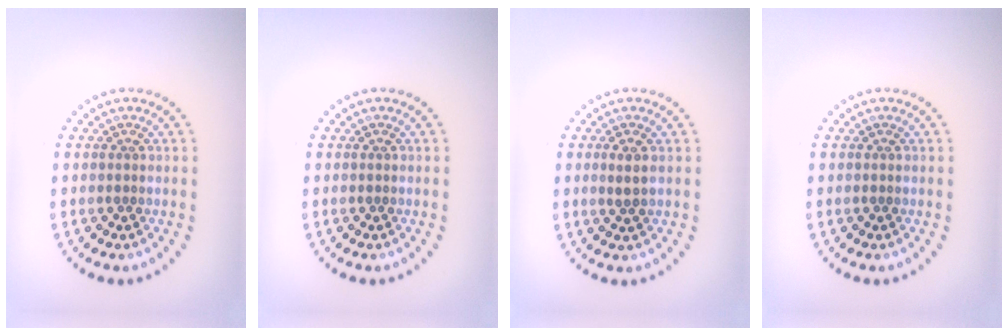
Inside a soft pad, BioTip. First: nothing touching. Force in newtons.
{"total": 0.0}
{"total": 0.9, "press": 0.8, "slide": 0.4}
{"total": 0.0}